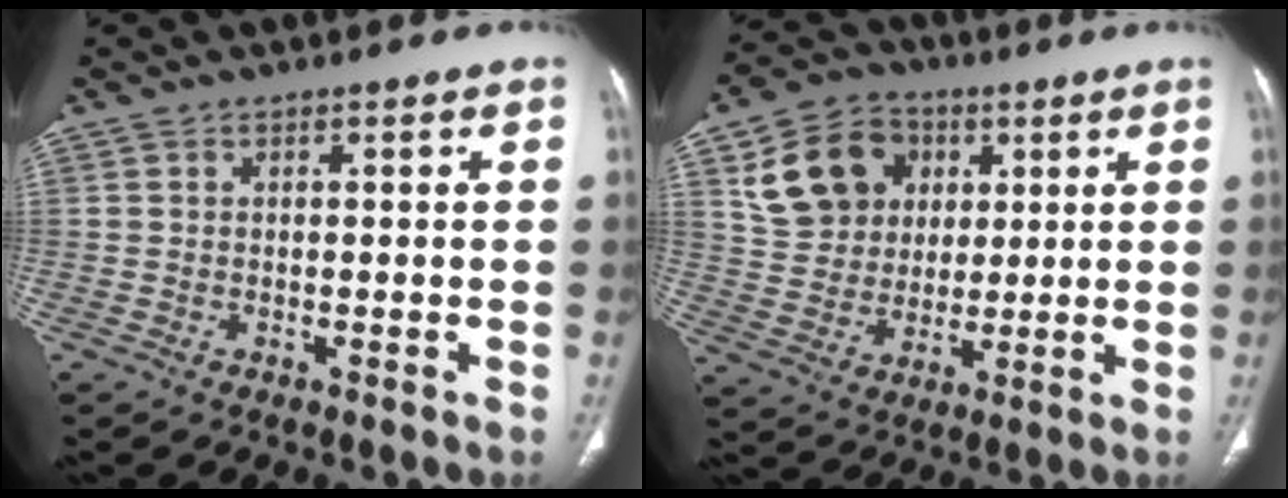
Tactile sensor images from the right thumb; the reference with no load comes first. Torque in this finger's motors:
{"motor_torque": [-0.99, 1.27, -0.01, -0.09, 0.18]}